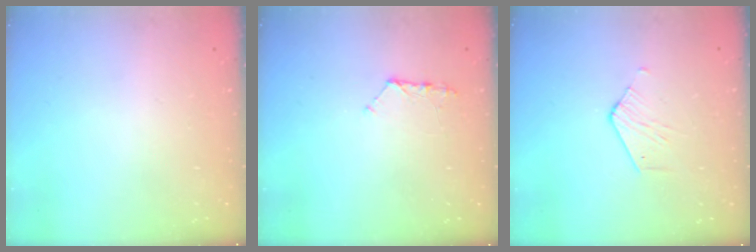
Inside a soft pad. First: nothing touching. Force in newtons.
{"total": 7.0, "press": 7.0, "slide": 0.6}
{"total": 2.5, "press": 2.5, "slide": 0.2}